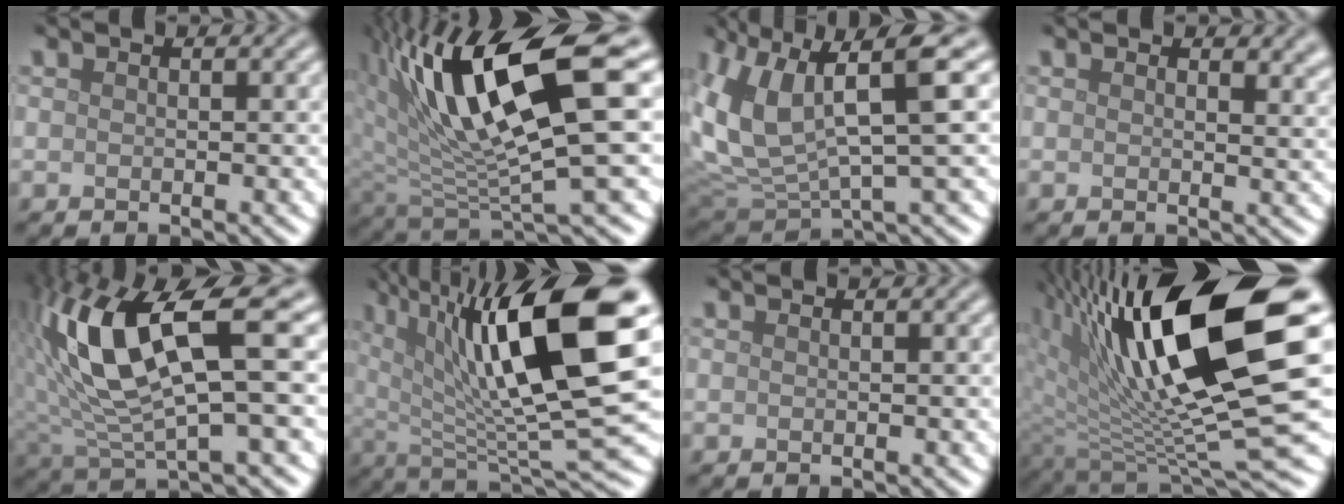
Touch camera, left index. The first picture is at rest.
{"total": 13.3, "force": [4.0, 3.8, 12.0], "torque": [-0.228, 0.001, 0.079]}
{"total": 9.7, "force": [2.9, 3.5, 8.5], "torque": [-0.194, -0.002, 0.057]}
{"total": 2.2, "force": [1.5, 0.8, 1.3], "torque": [-0.017, -0.004, 0.024]}
{"total": 12.1, "force": [3.2, 3.9, 11.0], "torque": [-0.226, 0.011, 0.064]}
{"total": 14.6, "force": [5.2, 3.5, 13.2], "torque": [-0.210, 0.006, 0.089]}
{"total": 0.0}
{"total": 16.4, "force": [5.6, 5.0, 14.6], "torque": [-0.236, -0.016, 0.098]}